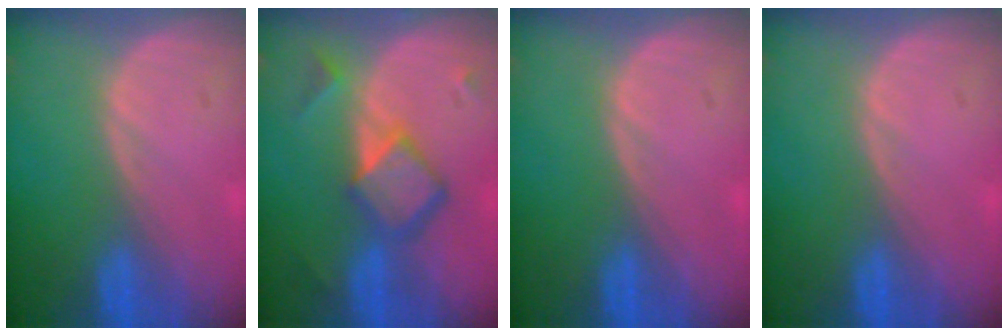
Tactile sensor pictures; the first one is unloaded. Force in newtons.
{"total": 6.7, "press": 5.8, "slide": 3.3}
{"total": 0.0}
{"total": 0.0}